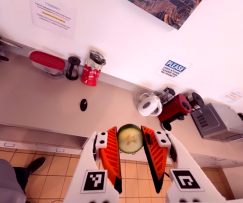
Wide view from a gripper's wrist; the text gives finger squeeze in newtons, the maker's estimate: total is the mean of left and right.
{"total": 9.3, "left": 9.1, "right": 9.4}